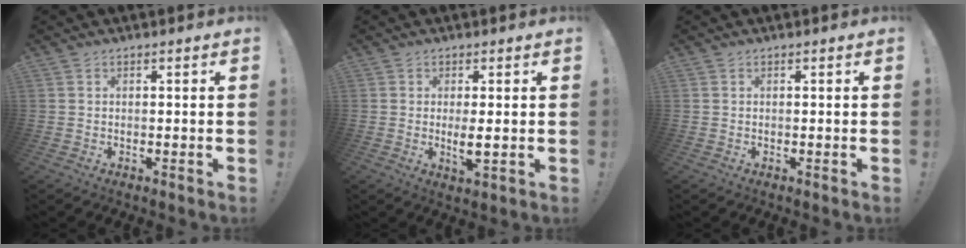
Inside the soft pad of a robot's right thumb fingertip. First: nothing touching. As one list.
[{"total": 4.1, "force": [0.2, 0.8, 4.0], "torque": [-0.062, -0.014, 0.000]}, {"total": 0.0}]